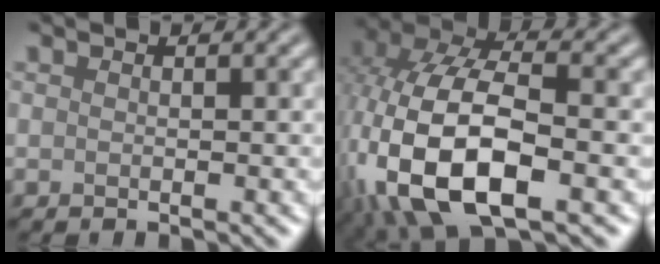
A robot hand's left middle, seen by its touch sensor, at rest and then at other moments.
{"total": 13.2, "force": [-3.9, 6.8, 10.6], "torque": [-0.240, -0.011, -0.065]}